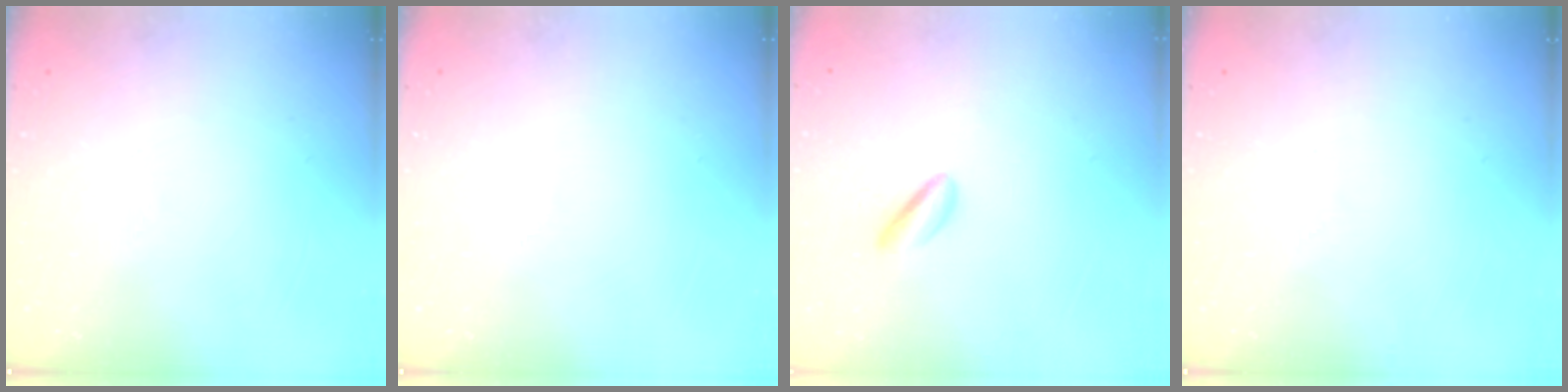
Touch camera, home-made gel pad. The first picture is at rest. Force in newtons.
{"total": 0.0}
{"total": 2.6, "press": 2.5, "slide": 1.0}
{"total": 0.0}